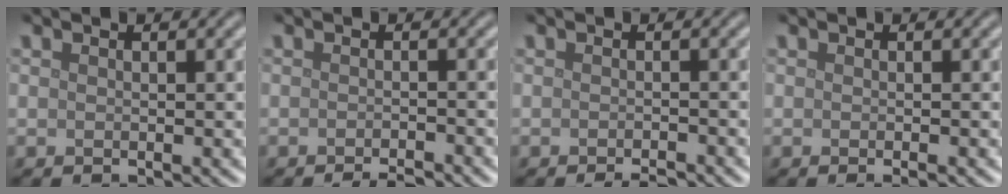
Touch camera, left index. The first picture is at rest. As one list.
[{"total": 2.1, "force": [-1.8, 0.3, 1.2], "torque": [-0.008, -0.003, -0.030]}, {"total": 1.7, "force": [-1.4, 0.2, 0.9], "torque": [-0.007, -0.002, -0.021]}, {"total": 0.9, "force": [-0.4, 0.1, 0.8], "torque": [-0.009, -0.005, -0.008]}]